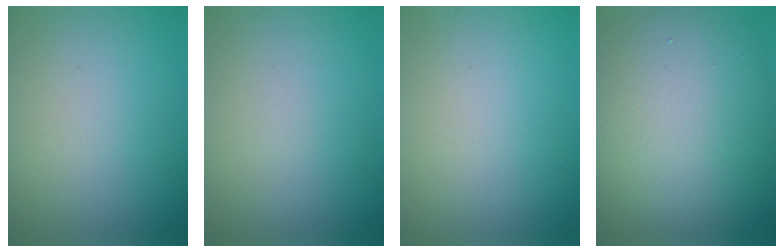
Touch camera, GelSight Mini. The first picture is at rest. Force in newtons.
{"total": 0.0}
{"total": 0.0}
{"total": 12.7, "press": 12.7, "slide": 0.6}